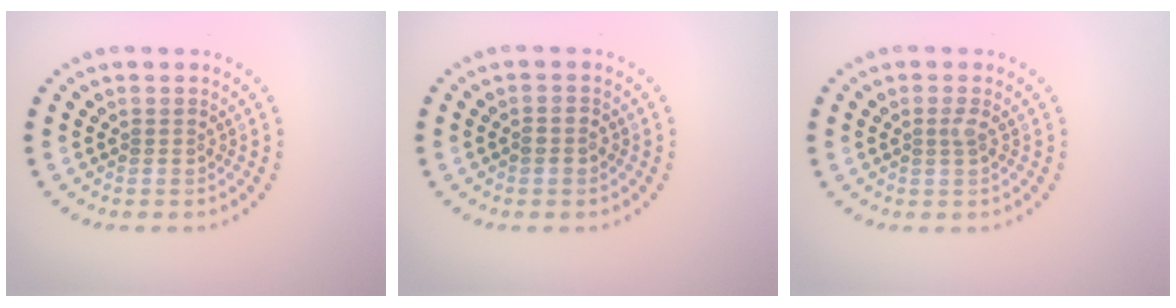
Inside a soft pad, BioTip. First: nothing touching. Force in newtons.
{"total": 1.1, "press": 1.0, "slide": 0.5}
{"total": 0.8, "press": 0.6, "slide": 0.5}